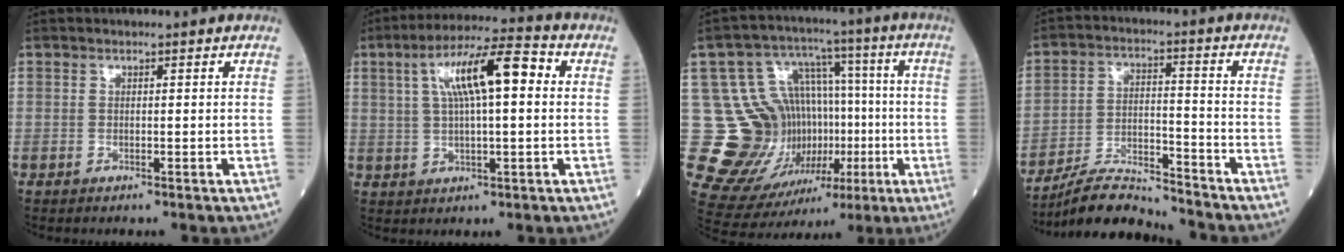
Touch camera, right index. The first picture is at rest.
{"total": 11.1, "force": [2.6, 2.3, 10.6], "torque": [-0.190, 0.032, 0.042]}
{"total": 17.6, "force": [-2.1, 14.3, 10.0], "torque": [-0.167, 0.052, -0.001]}
{"total": 9.5, "force": [-9.3, 0.4, 2.0], "torque": [-0.038, 0.002, -0.170]}